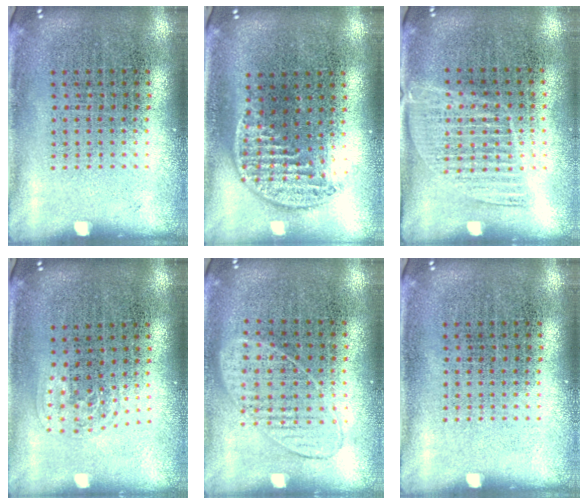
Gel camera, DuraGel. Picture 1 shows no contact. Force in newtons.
{"total": 1.3, "press": 1.1, "slide": 0.7}
{"total": 1.3, "press": 1.2, "slide": 0.6}
{"total": 0.9, "press": 0.7, "slide": 0.6}
{"total": 0.9, "press": 0.9, "slide": 0.3}
{"total": 0.0}